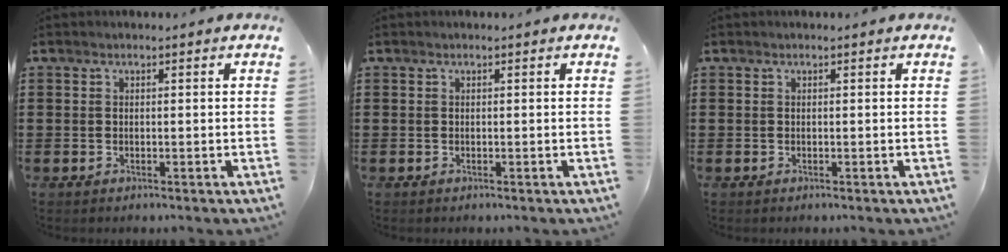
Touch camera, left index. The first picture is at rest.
{"total": 0.0}
{"total": 0.0}